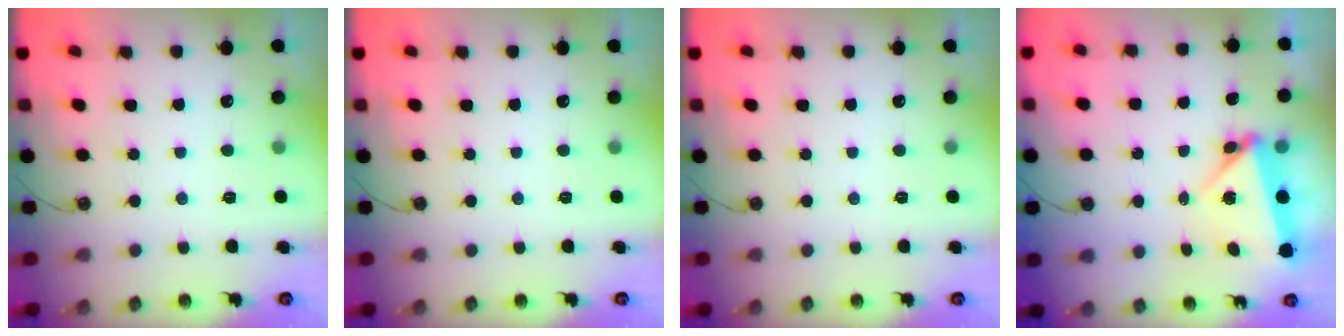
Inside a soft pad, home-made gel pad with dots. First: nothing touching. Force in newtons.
{"total": 0.0}
{"total": 0.0}
{"total": 5.5, "press": 5.4, "slide": 0.9}